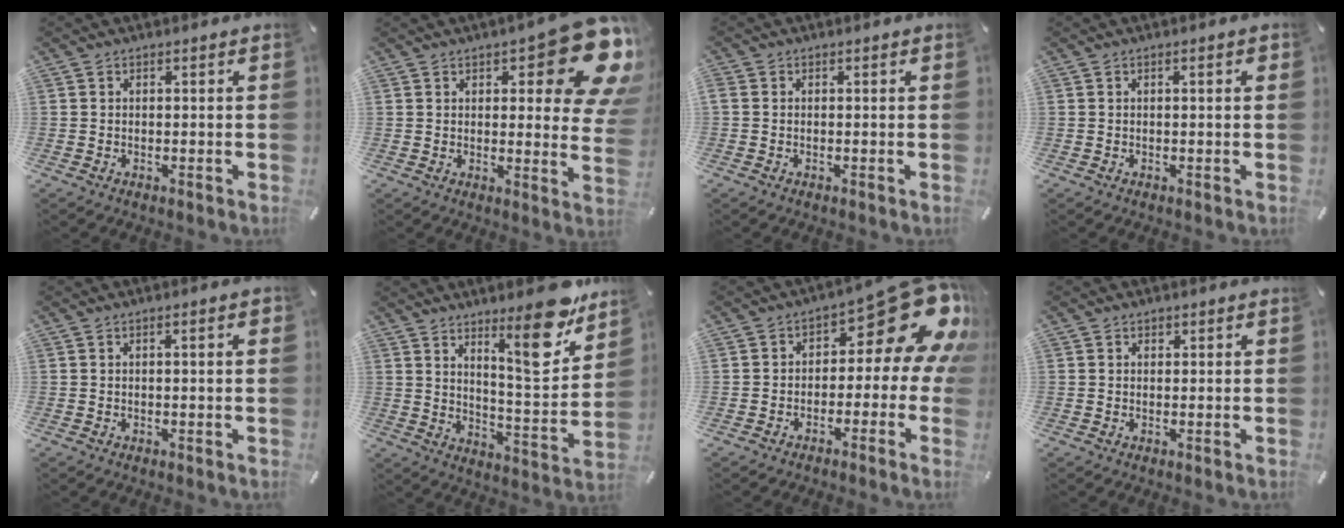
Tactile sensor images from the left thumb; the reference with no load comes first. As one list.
[{"total": 19.0, "force": [9.6, 6.5, 15.1], "torque": [-0.184, -0.069, 0.153]}, {"total": 0.7, "force": [-0.2, 0.6, 0.2], "torque": [-0.001, 0.005, -0.006]}, {"total": 1.4, "force": [0.2, 0.2, 1.4], "torque": [-0.026, 0.002, 0.003]}, {"total": 2.1, "force": [0.2, 0.2, 2.0], "torque": [-0.036, 0.002, 0.003]}, {"total": 13.6, "force": [9.9, 3.4, 8.8], "torque": [-0.114, -0.080, 0.160]}, {"total": 18.3, "force": [8.0, 8.2, 14.3], "torque": [-0.176, -0.053, 0.132]}, {"total": 0.6, "force": [0.3, 0.5, 0.1], "torque": [0.000, 0.003, 0.006]}]